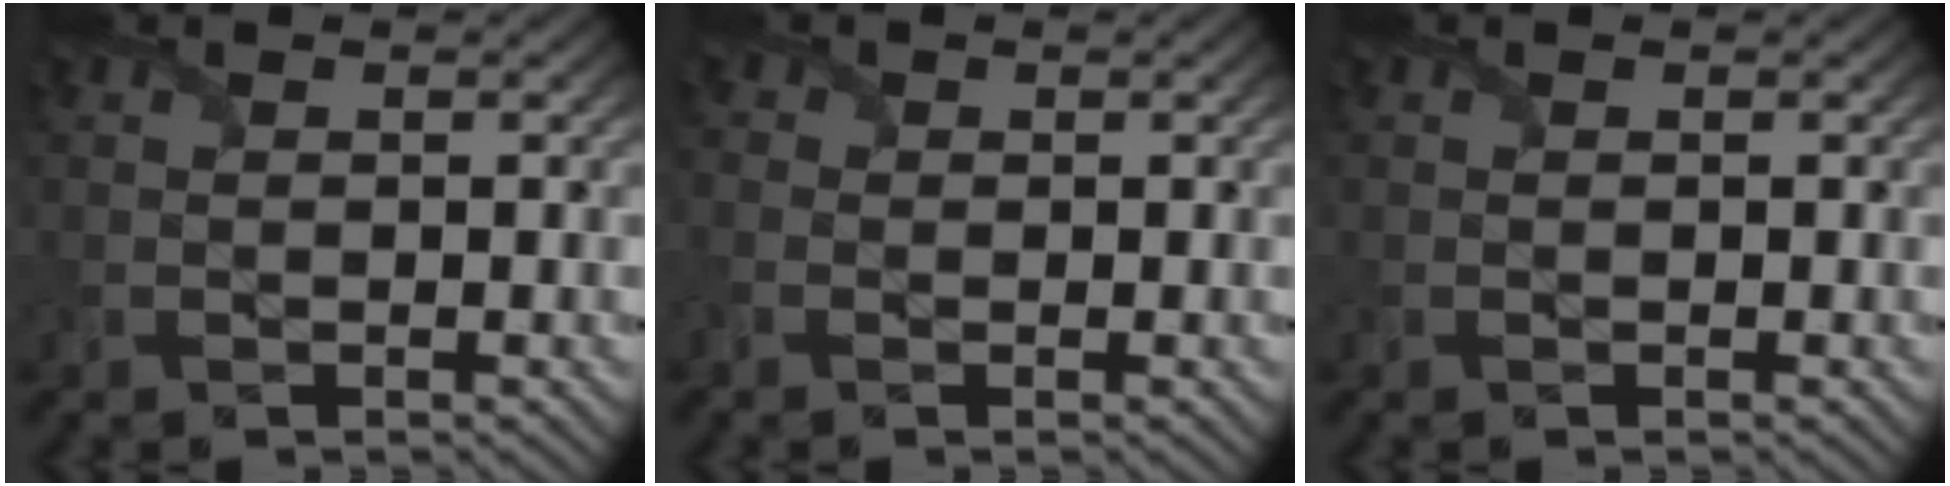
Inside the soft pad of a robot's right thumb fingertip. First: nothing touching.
{"total": 1.9, "force": [-0.5, 1.6, 0.8], "torque": [-0.027, -0.003, -0.014]}
{"total": 0.0}